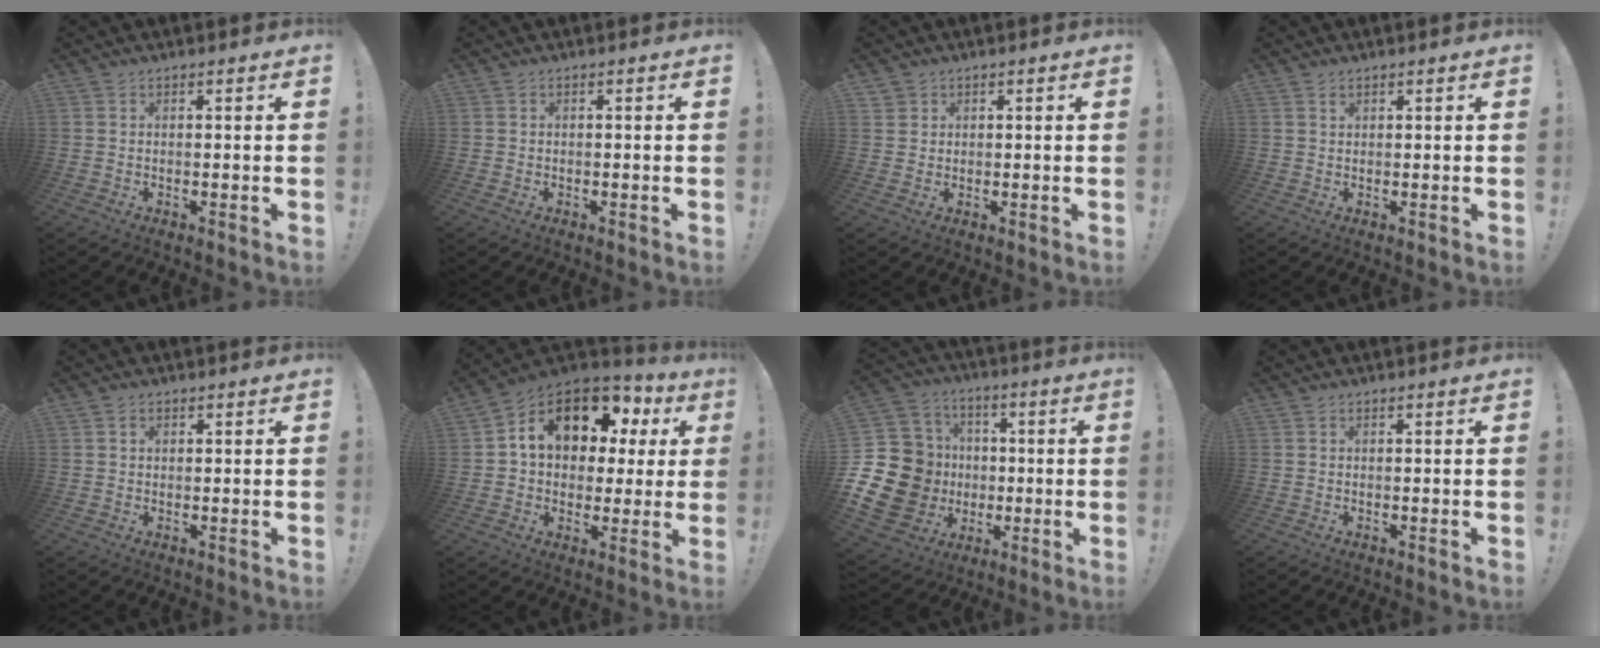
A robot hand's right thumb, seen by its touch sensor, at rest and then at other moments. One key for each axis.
{"total": 0.7, "fx": -0.3, "fy": 0.6, "fz": -0.1, "tx": 0.003, "ty": 0.001, "tz": -0.005}
{"total": 2.3, "fx": 1.3, "fy": 1.9, "fz": 0.1, "tx": 0.002, "ty": -0.007, "tz": 0.024}
{"total": 0.9, "fx": 0.7, "fy": 0.4, "fz": 0.2, "tx": 0.005, "ty": -0.005, "tz": 0.013}
{"total": 1.0, "fx": 0.5, "fy": 0.8, "fz": 0.2, "tx": 0.005, "ty": -0.002, "tz": 0.008}
{"total": 14.8, "fx": 6.3, "fy": 9.7, "fz": 9.3, "tx": -0.152, "ty": -0.025, "tz": 0.110}
{"total": 20.9, "fx": -2.5, "fy": 18.2, "fz": 9.8, "tx": -0.204, "ty": 0.024, "tz": -0.002}
{"total": 0.0}